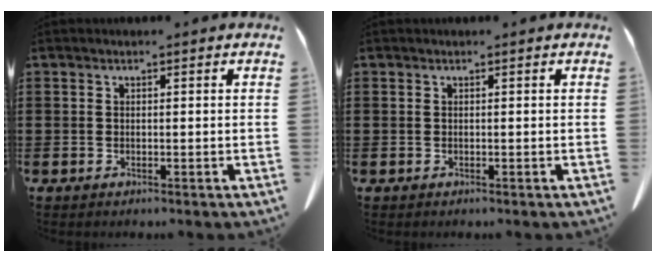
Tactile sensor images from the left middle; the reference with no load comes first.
{"total": 0.0}